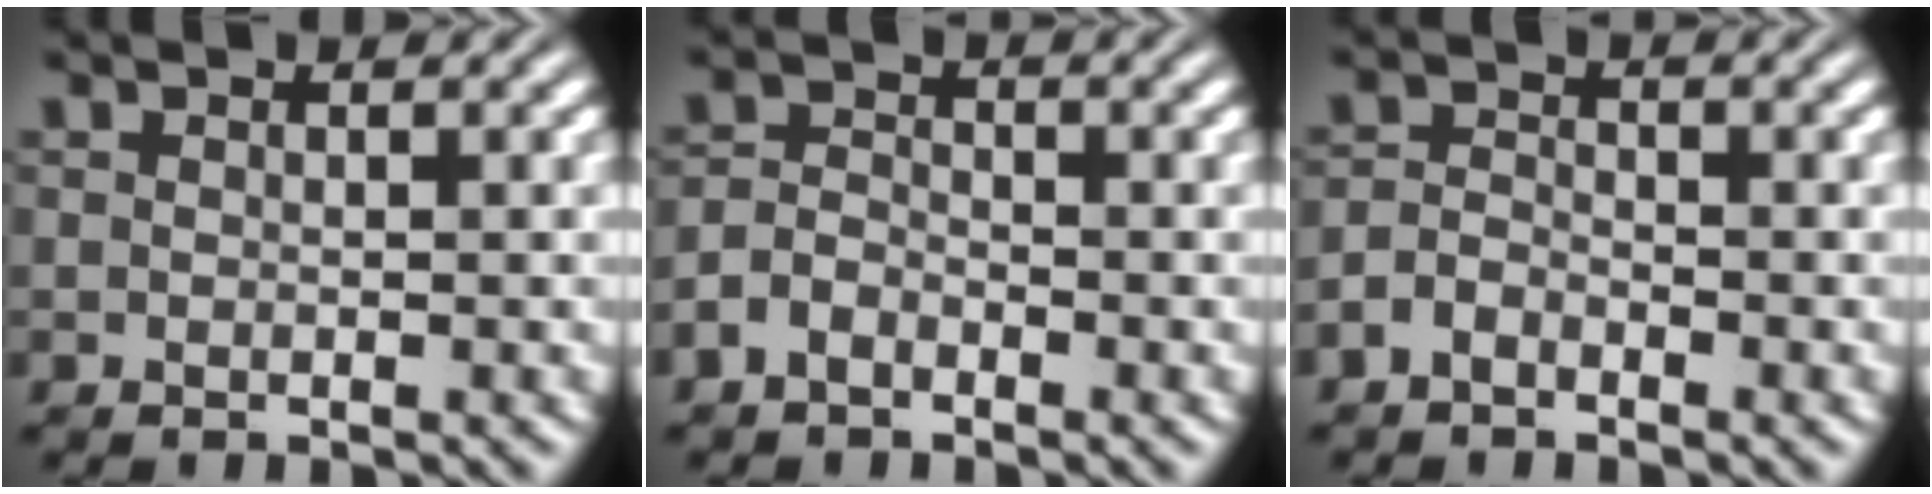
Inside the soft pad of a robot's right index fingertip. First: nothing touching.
{"total": 1.8, "force": [-1.6, 0.7, 0.6], "torque": [-0.004, -0.011, -0.025]}
{"total": 1.7, "force": [-1.6, 0.3, 0.4], "torque": [0.001, -0.009, -0.025]}